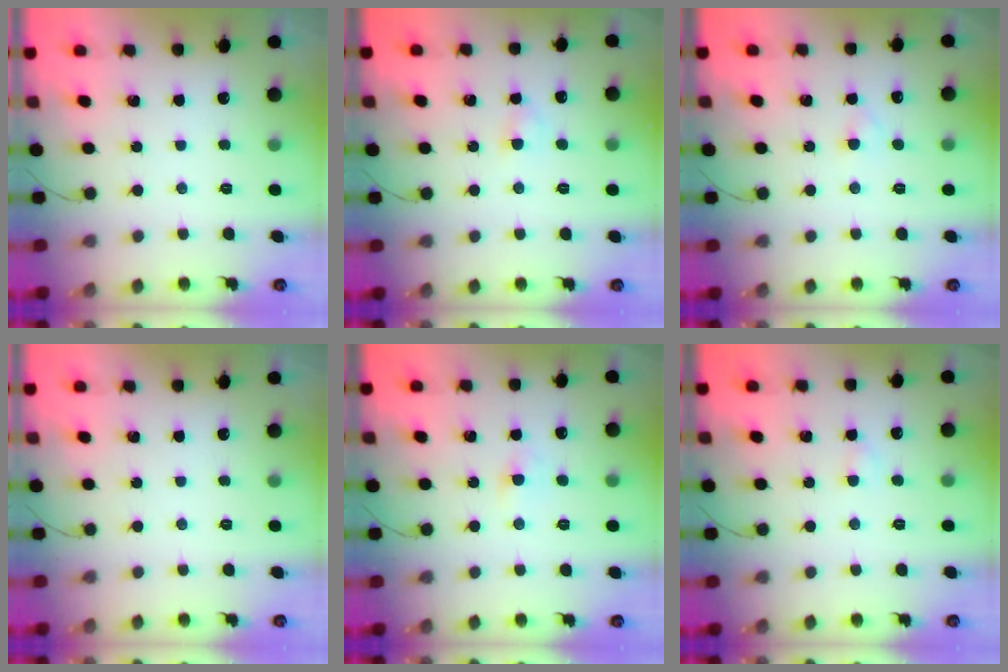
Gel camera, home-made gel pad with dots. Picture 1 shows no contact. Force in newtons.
{"total": 2.8, "press": 2.6, "slide": 1.1}
{"total": 1.8, "press": 1.6, "slide": 0.9}
{"total": 0.0}
{"total": 3.5, "press": 3.3, "slide": 1.2}
{"total": 2.2, "press": 2.0, "slide": 0.8}